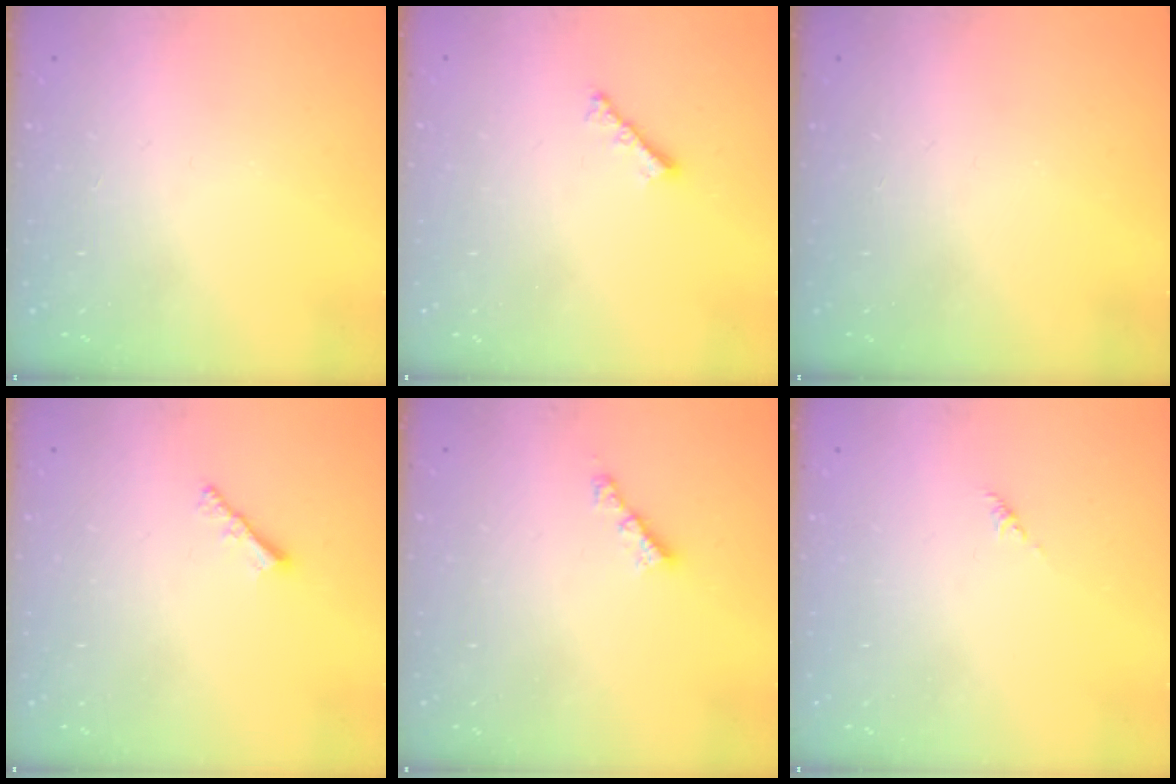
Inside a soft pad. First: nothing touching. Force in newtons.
{"total": 2.8, "press": 2.7, "slide": 0.6}
{"total": 0.0}
{"total": 2.2, "press": 2.1, "slide": 0.6}
{"total": 2.4, "press": 2.4, "slide": 0.3}
{"total": 0.6, "press": 0.4, "slide": 0.4}